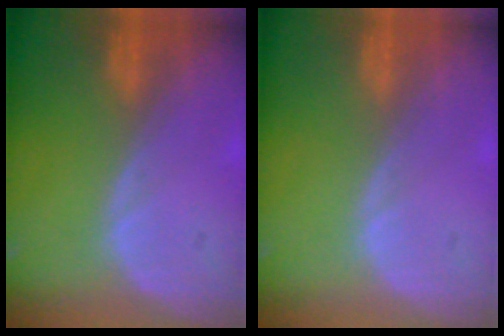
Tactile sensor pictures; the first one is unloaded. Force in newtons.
{"total": 0.0}